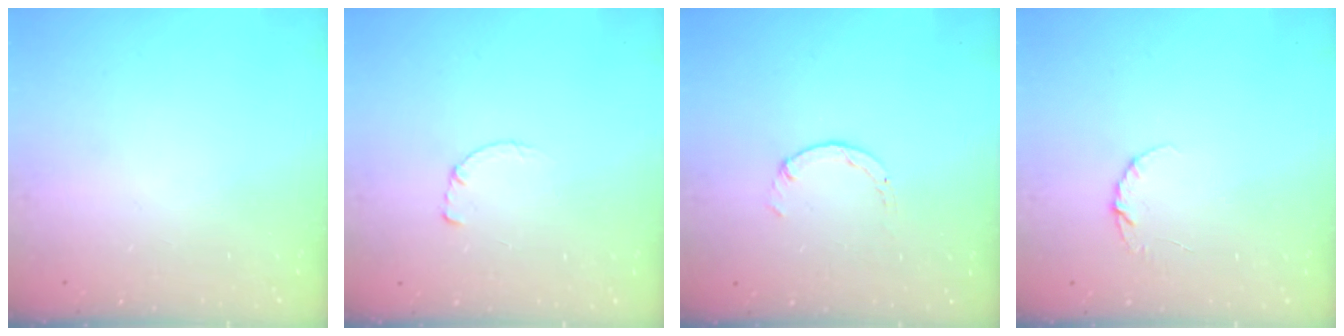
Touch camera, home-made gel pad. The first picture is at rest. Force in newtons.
{"total": 0.7, "press": 0.6, "slide": 0.1}
{"total": 0.7, "press": 0.7, "slide": 0.2}
{"total": 4.0, "press": 4.0, "slide": 0.4}